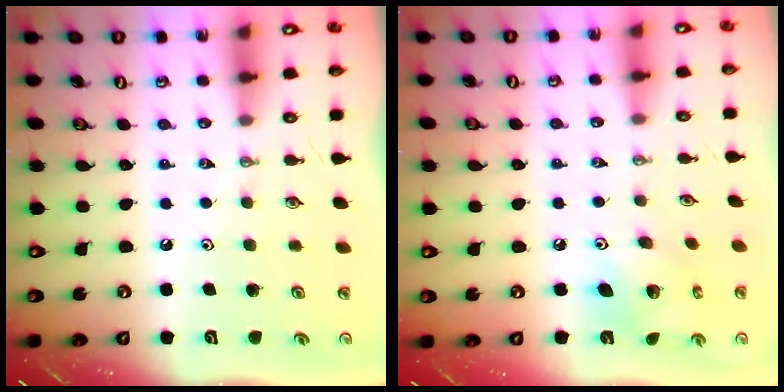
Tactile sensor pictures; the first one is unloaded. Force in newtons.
{"total": 9.3, "press": 9.3, "slide": 0.7}